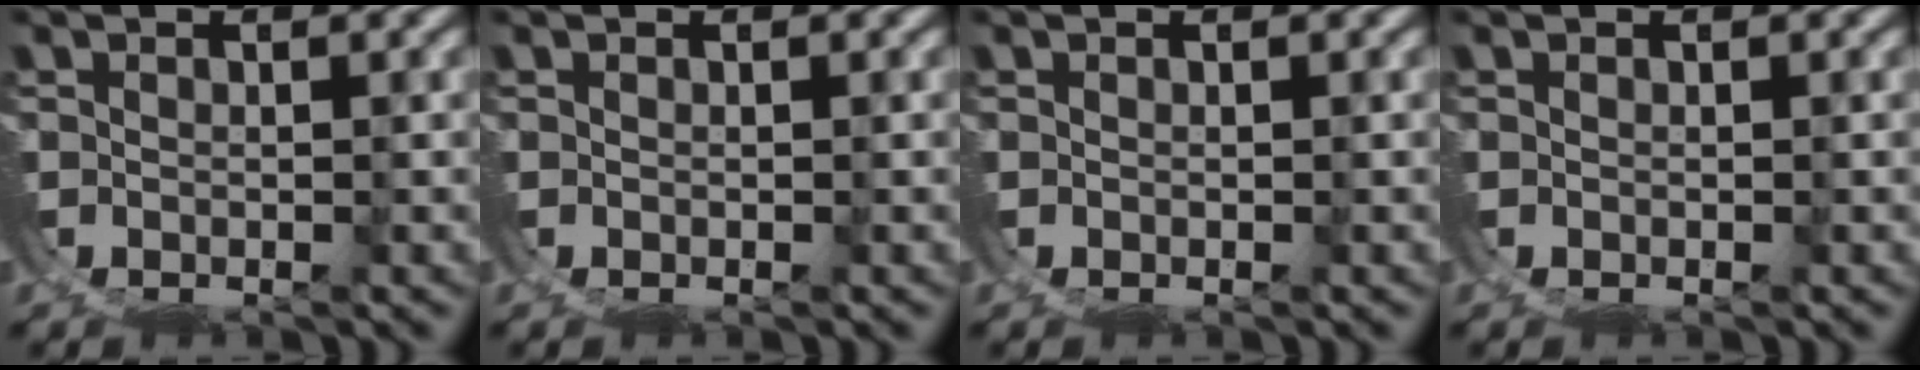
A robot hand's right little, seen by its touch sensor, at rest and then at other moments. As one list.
[{"total": 0.0}, {"total": 0.0}, {"total": 0.0}]